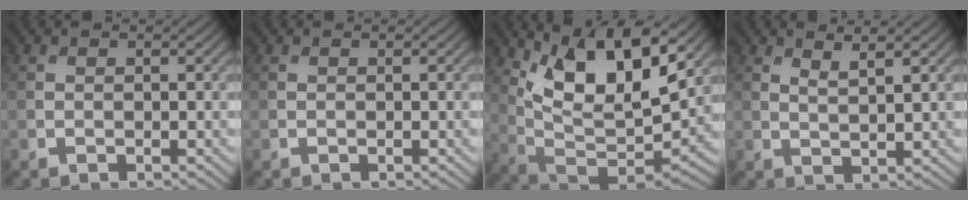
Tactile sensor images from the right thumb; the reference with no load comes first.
{"total": 0.0}
{"total": 14.6, "force": [7.4, 5.7, 11.2], "torque": [-0.219, -0.007, 0.141]}
{"total": 2.2, "force": [1.6, 0.2, 1.5], "torque": [-0.031, 0.000, 0.032]}